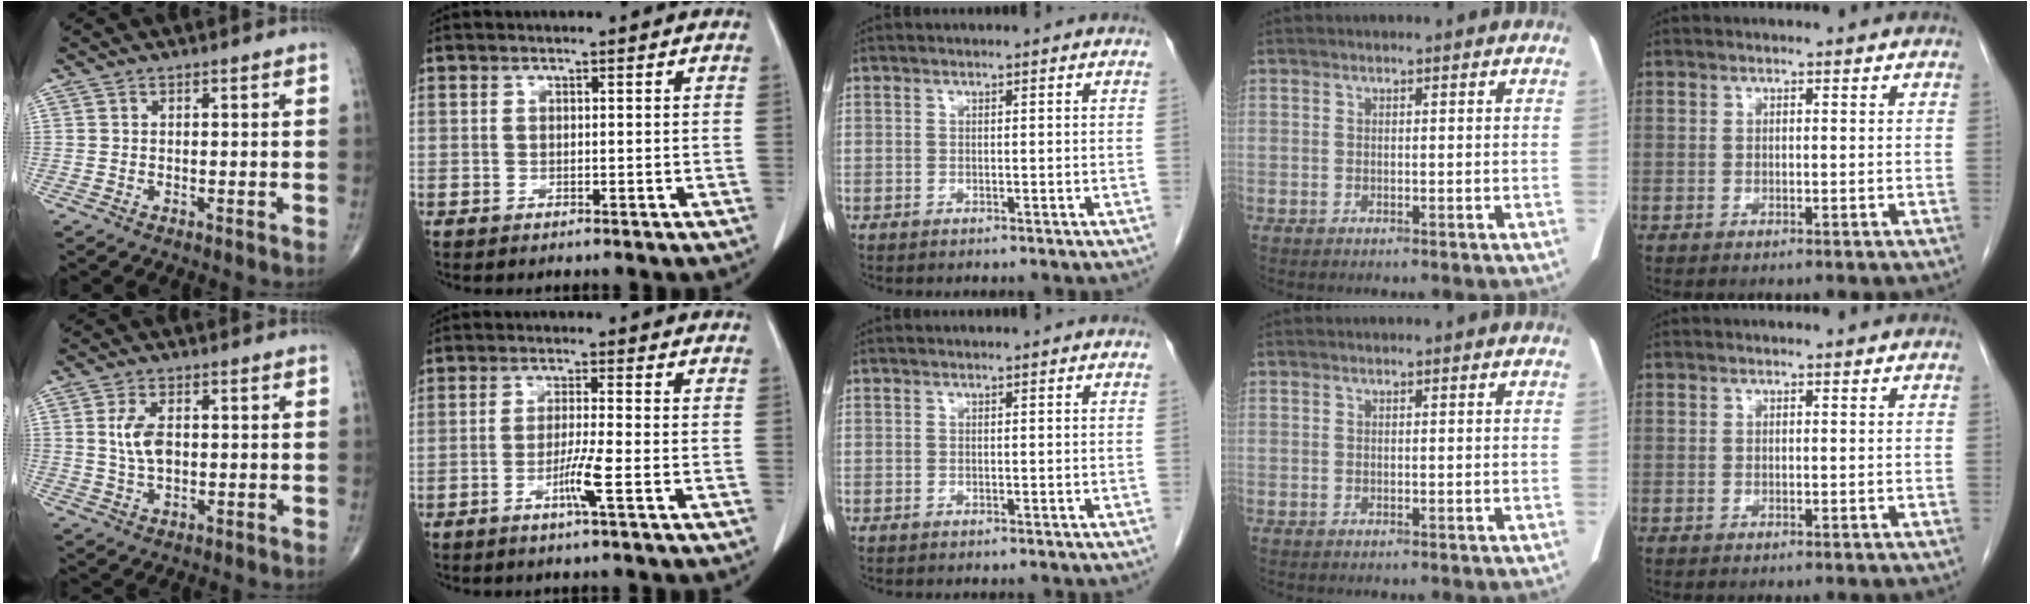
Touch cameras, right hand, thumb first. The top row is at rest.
{"thumb": {"total": 5.5, "force": [0.6, 3.0, 4.6], "torque": [-0.089, -0.001, 0.013]}, "index": {"total": 4.2, "force": [-1.8, -0.7, 3.8], "torque": [-0.074, -0.009, -0.037]}}